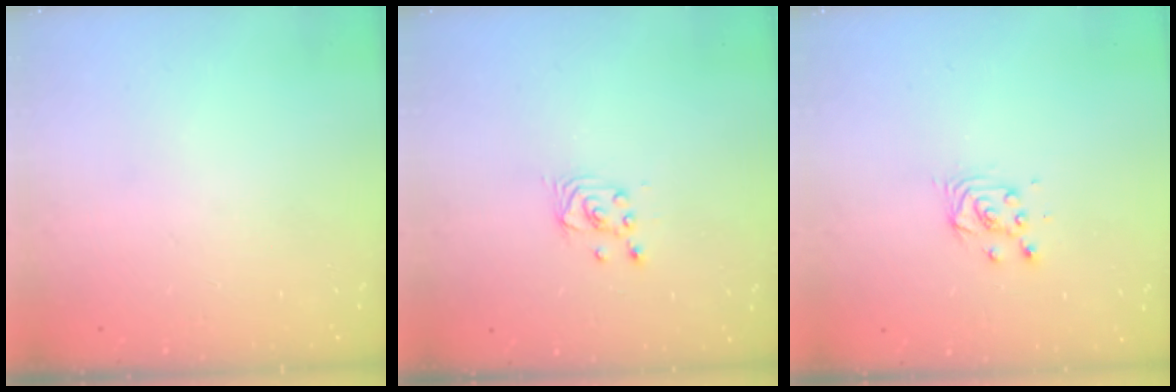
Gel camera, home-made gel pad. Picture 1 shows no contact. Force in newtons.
{"total": 2.2, "press": 2.2, "slide": 0.2}
{"total": 3.9, "press": 3.8, "slide": 0.4}